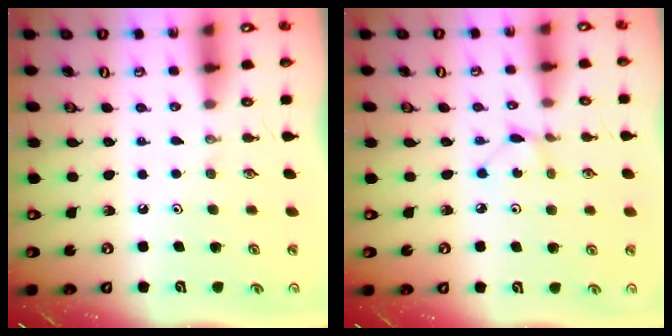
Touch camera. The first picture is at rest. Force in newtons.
{"total": 1.5, "press": 1.5, "slide": 0.2}